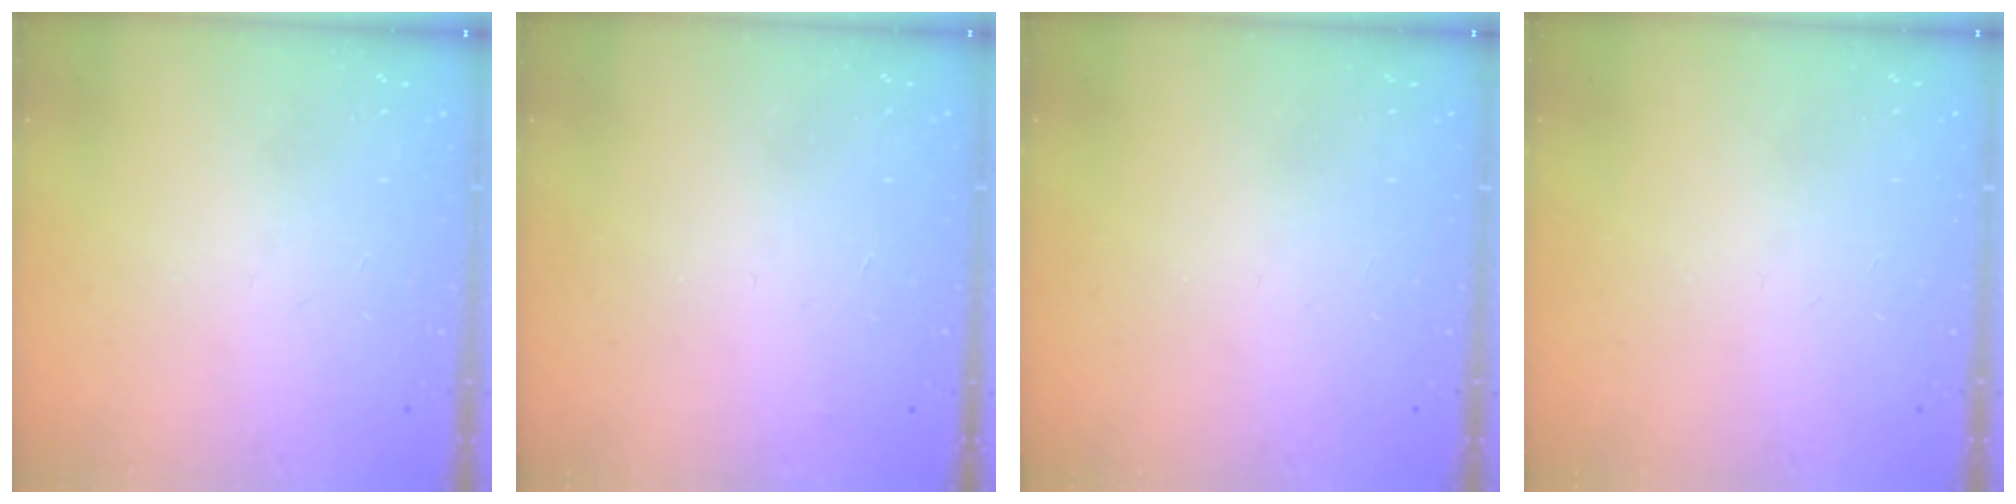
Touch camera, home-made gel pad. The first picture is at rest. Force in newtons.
{"total": 3.6, "press": 3.6, "slide": 0.1}
{"total": 0.0}
{"total": 0.0}